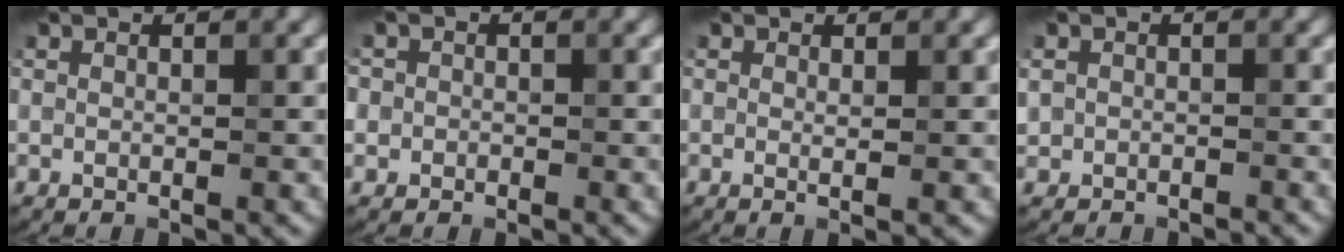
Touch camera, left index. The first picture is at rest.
{"total": 2.5, "force": [0.2, 2.4, 0.6], "torque": [0.014, 0.020, -0.025]}
{"total": 0.7, "force": [0.0, 0.0, 0.7], "torque": [-0.014, -0.001, 0.001]}
{"total": 1.7, "force": [-0.7, 1.5, -0.2], "torque": [0.011, 0.010, -0.009]}